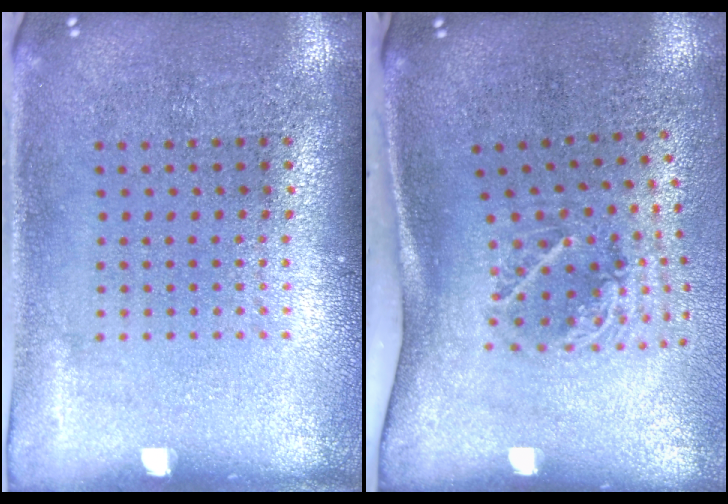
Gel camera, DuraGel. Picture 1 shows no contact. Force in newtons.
{"total": 2.0, "press": 1.3, "slide": 1.6}